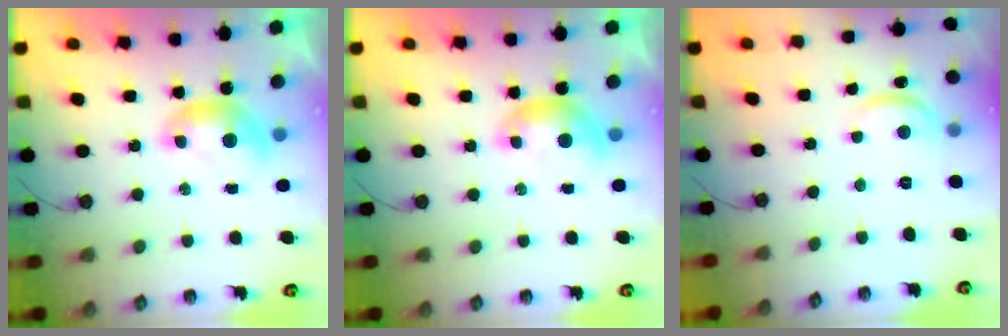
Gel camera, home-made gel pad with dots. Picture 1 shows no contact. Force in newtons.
{"total": 0.0}
{"total": 2.7, "press": 2.7, "slide": 0.4}